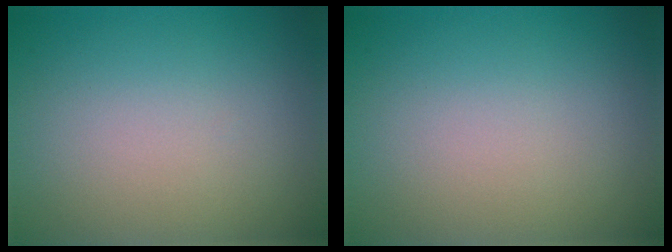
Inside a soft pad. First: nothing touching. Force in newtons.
{"total": 0.0}